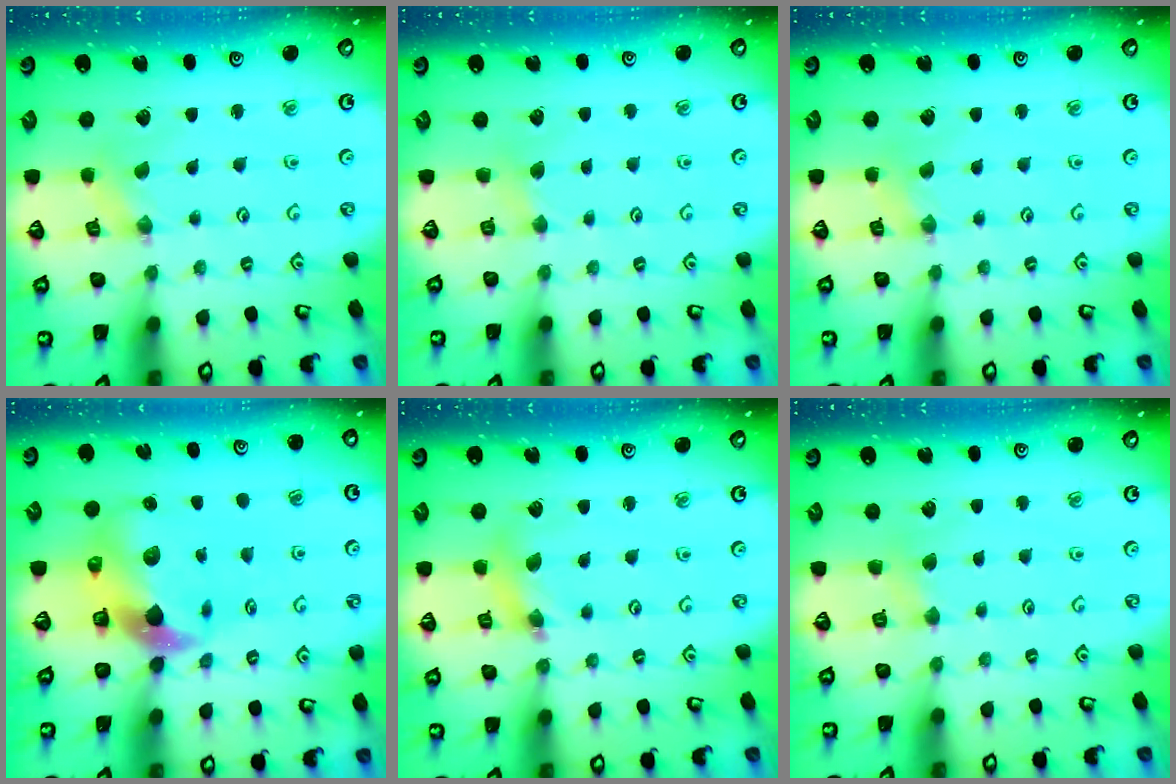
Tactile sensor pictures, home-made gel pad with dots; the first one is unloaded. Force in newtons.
{"total": 2.9, "press": 2.8, "slide": 0.4}
{"total": 1.2, "press": 1.2, "slide": 0.2}
{"total": 10.3, "press": 10.2, "slide": 1.9}
{"total": 6.9, "press": 6.8, "slide": 0.8}
{"total": 3.0, "press": 2.9, "slide": 0.5}